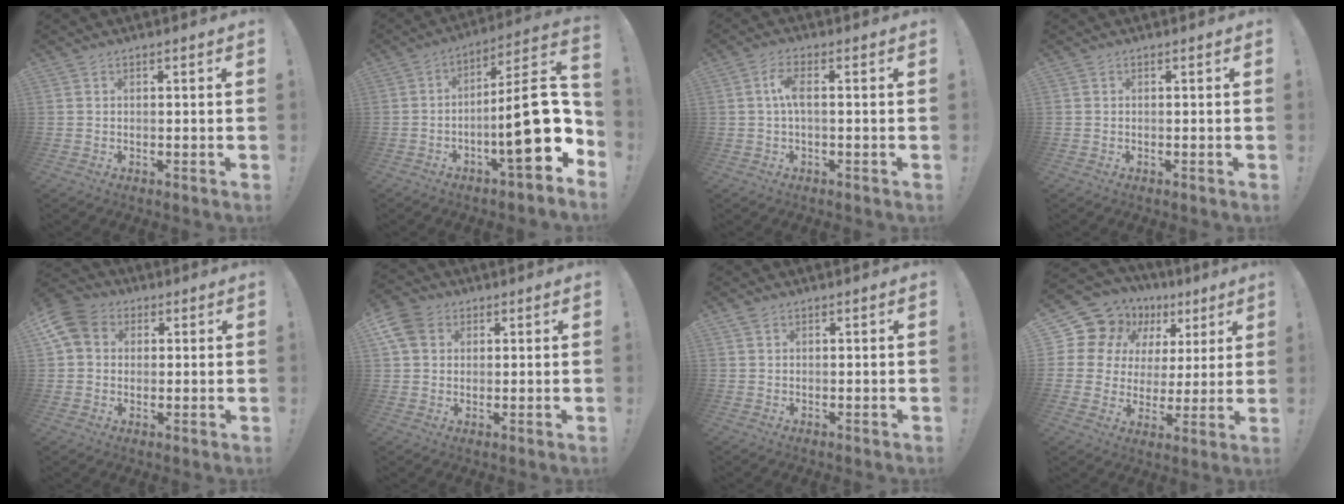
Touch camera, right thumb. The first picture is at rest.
{"total": 22.8, "force": [-3.3, 6.3, 21.6], "torque": [-0.318, 0.011, -0.046]}
{"total": 4.8, "force": [0.2, 1.5, 4.6], "torque": [-0.096, 0.005, 0.001]}
{"total": 0.0}
{"total": 9.4, "force": [2.7, 7.9, 4.3], "torque": [-0.085, 0.002, 0.056]}
{"total": 8.5, "force": [3.6, 6.9, 3.5], "torque": [-0.069, -0.005, 0.076]}
{"total": 1.1, "force": [0.8, 0.7, 0.3], "torque": [0.001, -0.003, 0.013]}
{"total": 13.6, "force": [7.6, 10.4, 4.5], "torque": [-0.082, -0.050, 0.158]}